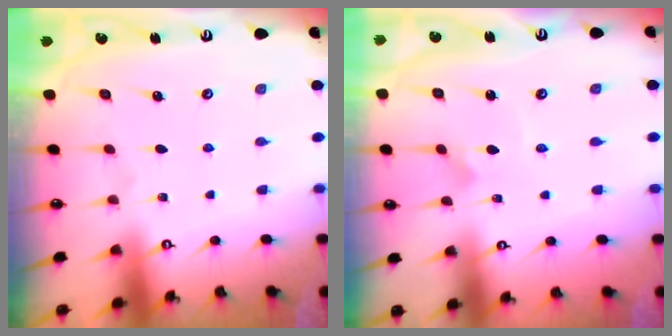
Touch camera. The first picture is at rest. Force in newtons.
{"total": 1.7, "press": 1.7, "slide": 0.1}